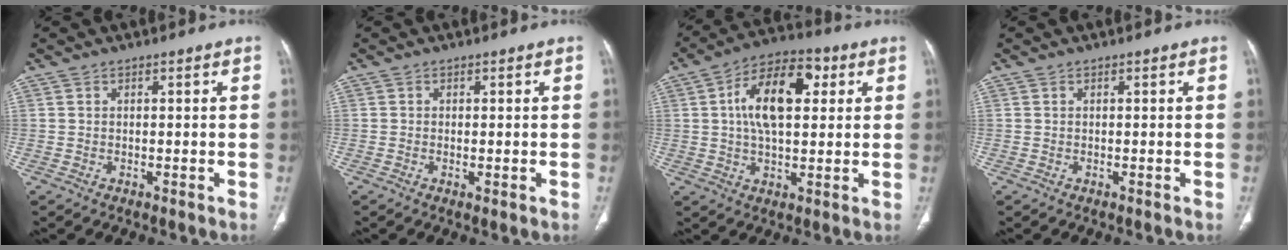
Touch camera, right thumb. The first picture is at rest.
{"total": 0.9, "force": [-0.2, 0.2, 0.8], "torque": [-0.021, -0.004, -0.004]}
{"total": 14.2, "force": [3.6, 6.9, 11.8], "torque": [-0.195, 0.009, 0.058]}
{"total": 0.0}